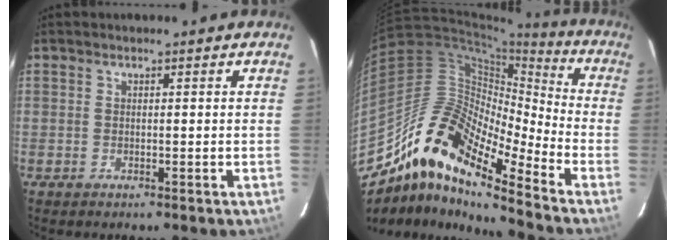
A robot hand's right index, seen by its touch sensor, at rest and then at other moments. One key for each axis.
{"total": 16.0, "fx": -12.1, "fy": 3.3, "fz": 10.0, "tx": -0.158, "ty": 0.003, "tz": -0.248}